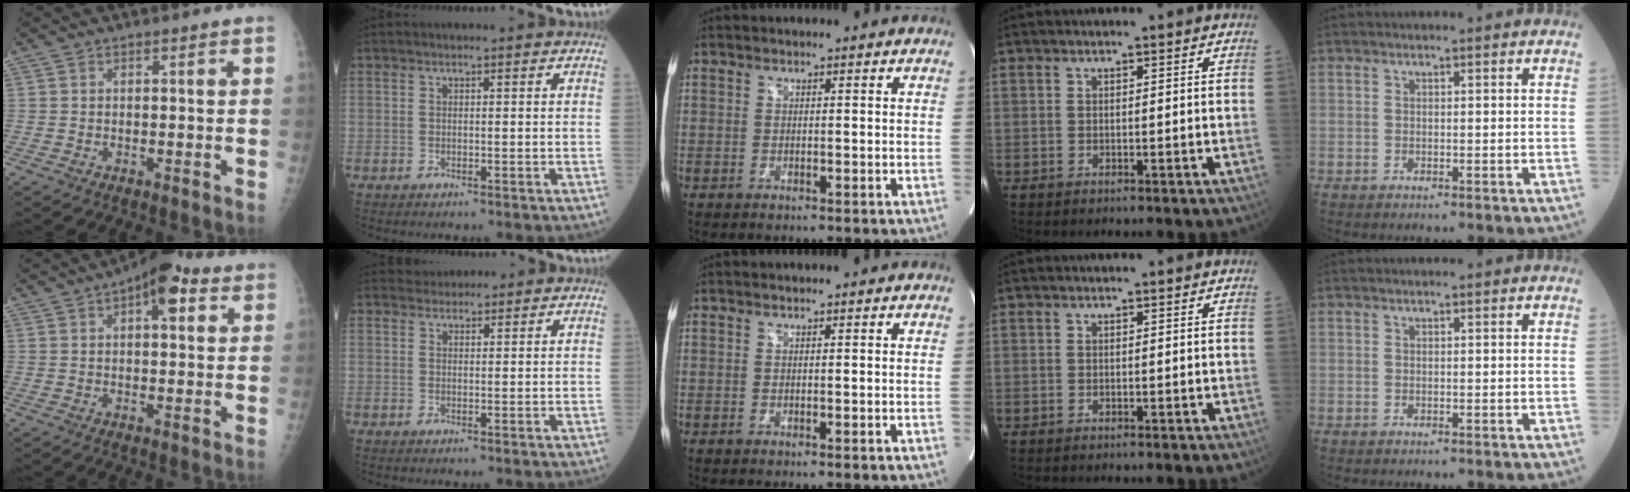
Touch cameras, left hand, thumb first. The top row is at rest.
{"thumb": {"total": 9.2, "force": [3.9, 4.3, 7.1], "torque": [-0.075, 0.006, 0.048]}, "index": {"total": 1.7, "force": [1.5, 0.7, -0.2], "torque": [0.000, 0.014, 0.023]}}